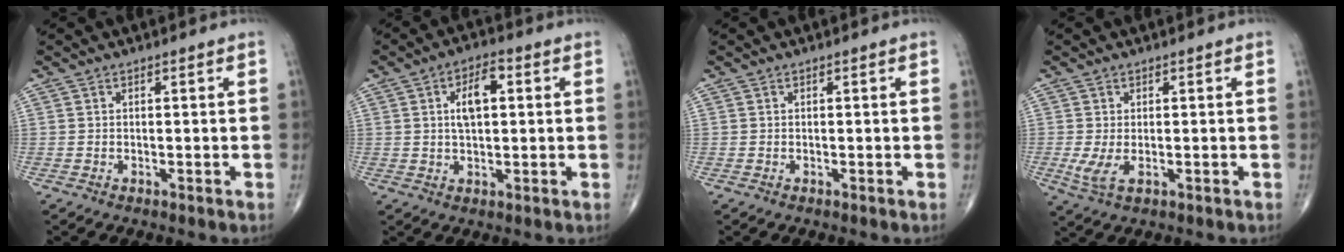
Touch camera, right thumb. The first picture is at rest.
{"total": 6.5, "force": [1.4, 3.2, 5.6], "torque": [-0.091, 0.009, 0.020]}
{"total": 0.0}
{"total": 3.9, "force": [-0.7, 2.0, 3.3], "torque": [-0.078, -0.010, -0.009]}